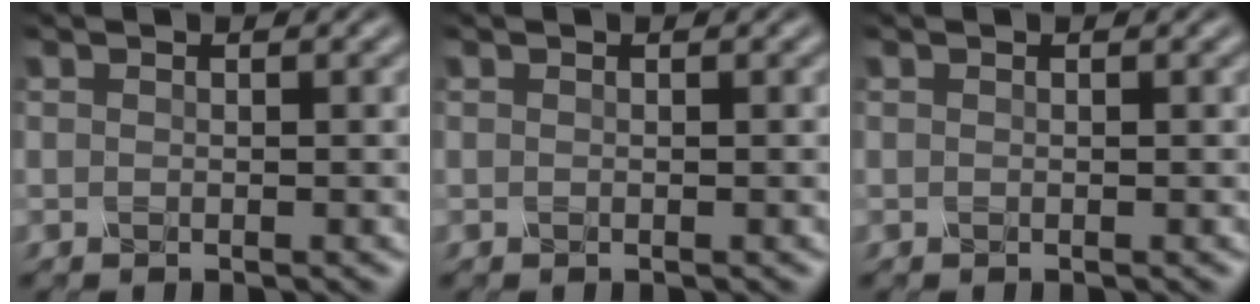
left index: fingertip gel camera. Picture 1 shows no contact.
{"total": 0.0}
{"total": 0.0}